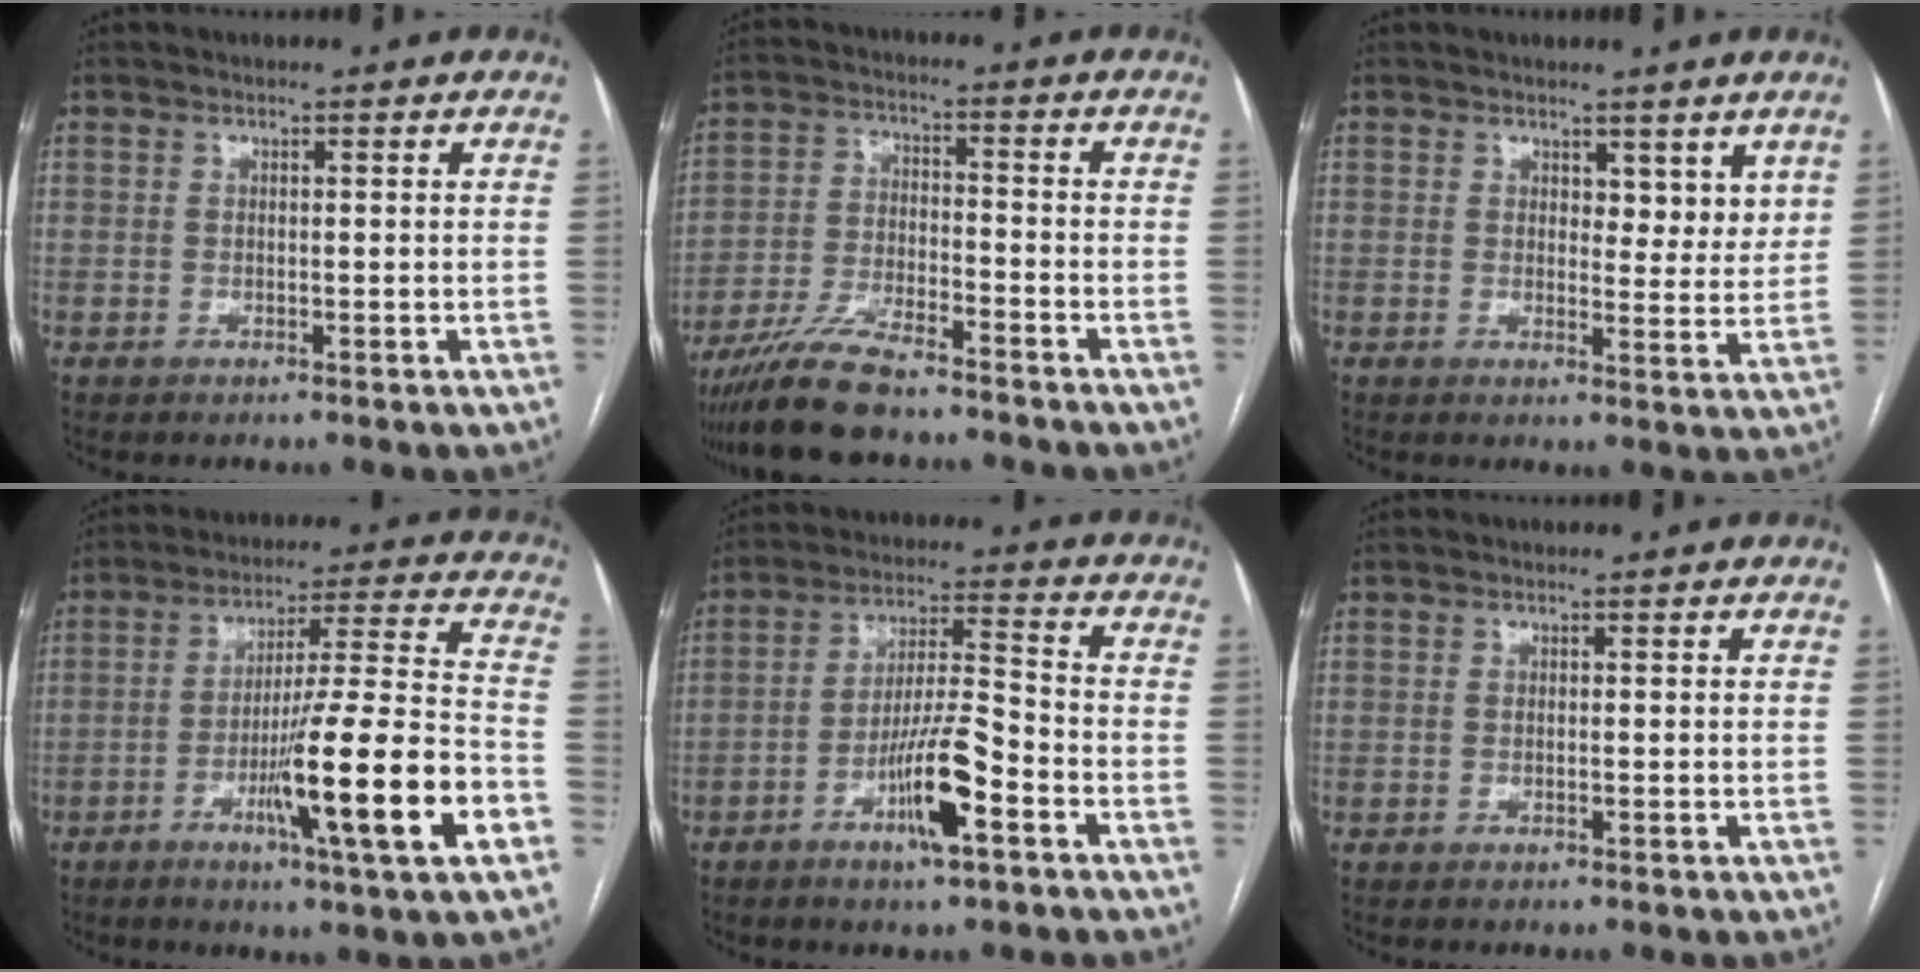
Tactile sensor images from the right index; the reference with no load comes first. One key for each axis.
{"total": 10.0, "fx": -8.4, "fy": 2.1, "fz": 5.0, "tx": -0.099, "ty": -0.017, "tz": -0.156}
{"total": 4.2, "fx": 2.7, "fy": 2.3, "fz": 2.3, "tx": -0.015, "ty": -0.008, "tz": 0.036}
{"total": 17.6, "fx": -6.6, "fy": -0.4, "fz": 16.3, "tx": -0.264, "ty": -0.010, "tz": -0.102}
{"total": 10.3, "fx": -4.9, "fy": 1.1, "fz": 9.0, "tx": -0.167, "ty": 0.001, "tz": -0.084}
{"total": 0.0}